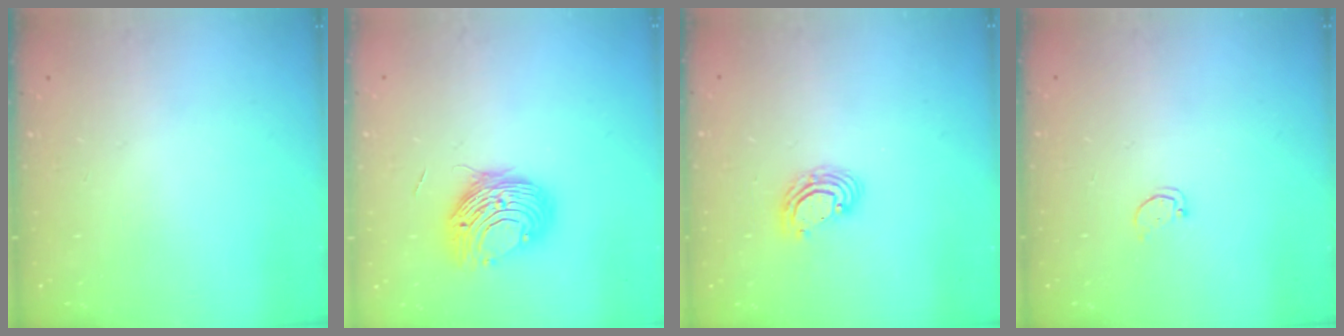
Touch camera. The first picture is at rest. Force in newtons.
{"total": 11.0, "press": 10.9, "slide": 1.1}
{"total": 6.0, "press": 6.0, "slide": 0.8}
{"total": 1.7, "press": 1.7, "slide": 0.2}